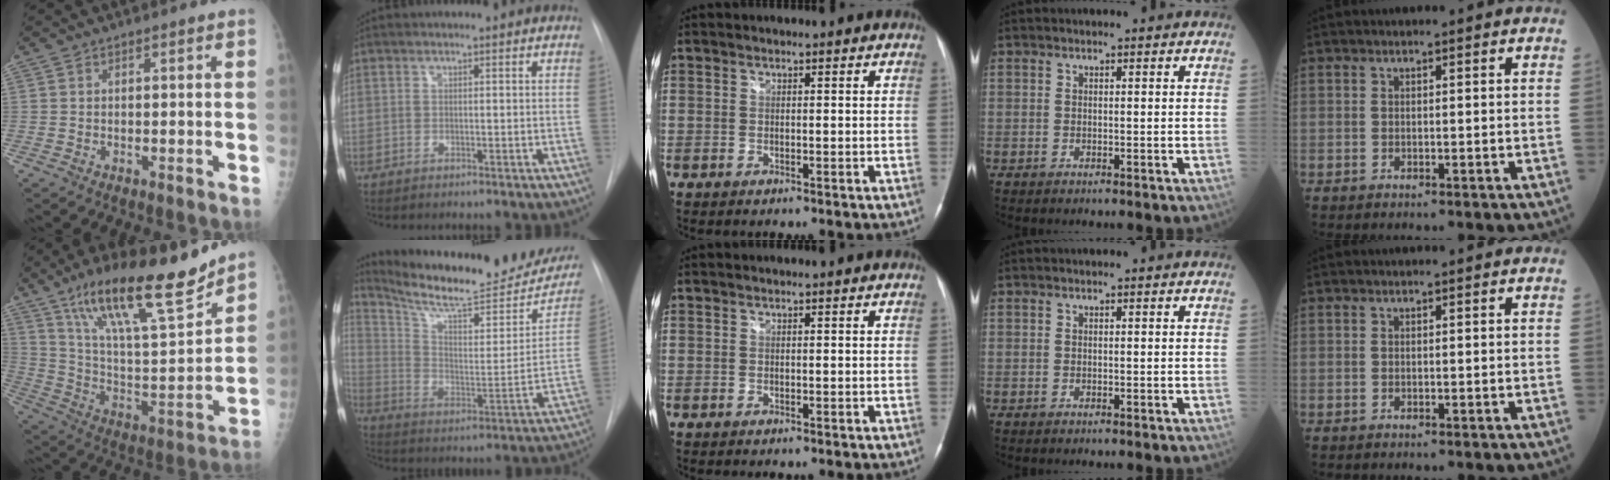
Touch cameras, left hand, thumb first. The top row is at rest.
{"thumb": {"total": 23.0, "force": [16.4, 5.0, 15.3], "torque": [-0.234, -0.071, 0.287]}, "index": {"total": 22.5, "force": [19.8, 4.8, 9.6], "torque": [-0.148, -0.044, 0.284]}}